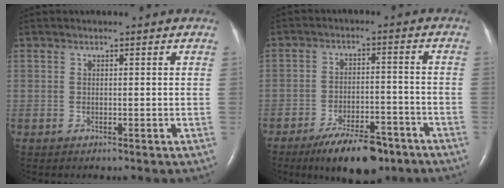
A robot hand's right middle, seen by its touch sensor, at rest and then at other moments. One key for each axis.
{"total": 10.6, "fx": -7.6, "fy": 3.7, "fz": 6.3, "tx": -0.101, "ty": -0.004, "tz": -0.121}